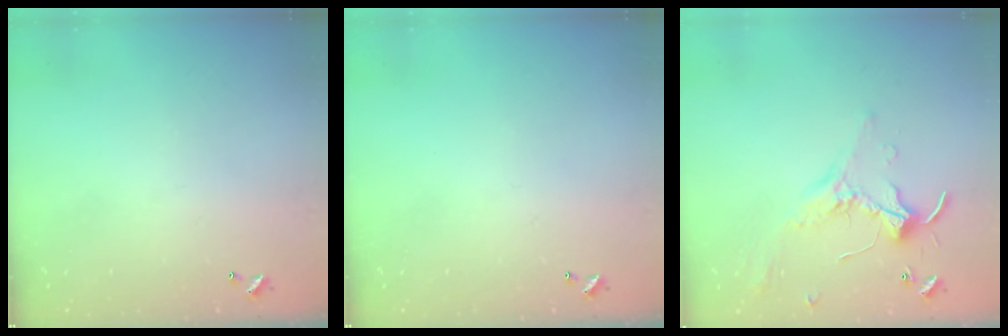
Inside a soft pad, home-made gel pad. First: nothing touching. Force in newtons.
{"total": 0.0}
{"total": 1.7, "press": 1.6, "slide": 0.2}